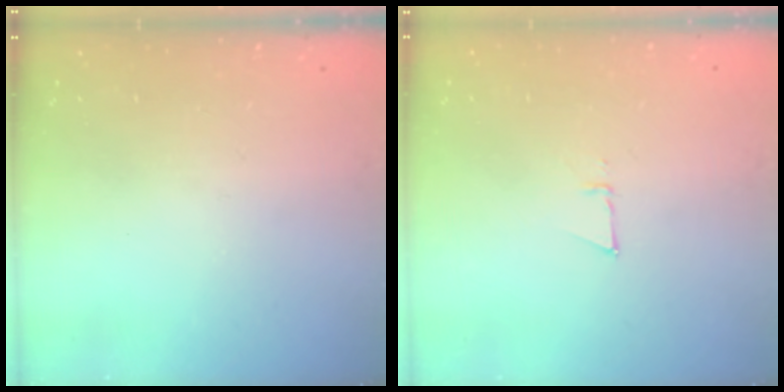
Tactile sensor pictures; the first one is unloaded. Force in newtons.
{"total": 3.1, "press": 3.1, "slide": 0.7}